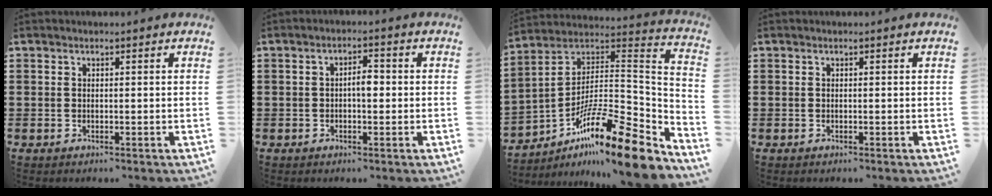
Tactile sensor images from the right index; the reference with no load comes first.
{"total": 2.9, "force": [-0.2, 1.1, 2.6], "torque": [-0.050, 0.003, -0.006]}
{"total": 16.7, "force": [-11.6, 2.7, 11.7], "torque": [-0.179, 0.015, -0.211]}
{"total": 0.0}